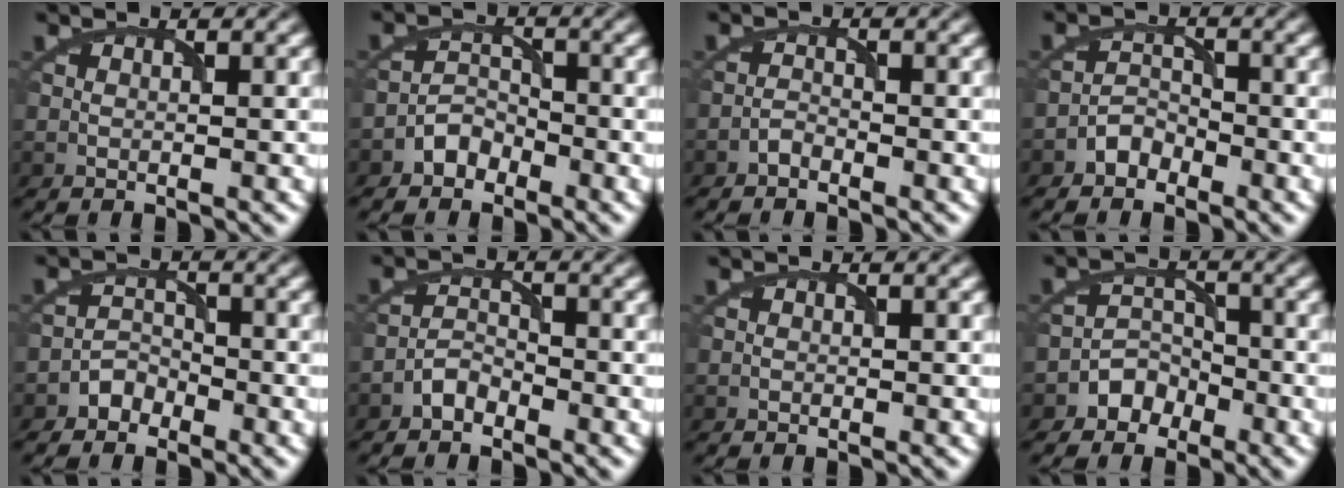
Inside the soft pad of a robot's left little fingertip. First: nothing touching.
{"total": 2.2, "force": [-1.8, 1.3, 0.3], "torque": [0.003, 0.012, -0.034]}
{"total": 1.0, "force": [-1.0, 0.2, 0.0], "torque": [0.002, 0.004, -0.019]}
{"total": 2.0, "force": [-1.7, 1.1, 0.2], "torque": [0.004, 0.011, -0.031]}
{"total": 1.8, "force": [-1.5, 1.0, -0.1], "torque": [0.011, 0.011, -0.028]}
{"total": 1.8, "force": [-1.6, 0.7, 0.4], "torque": [-0.002, 0.010, -0.032]}
{"total": 0.0}
{"total": 2.5, "force": [-1.9, 1.7, 0.0], "torque": [0.017, 0.009, -0.031]}